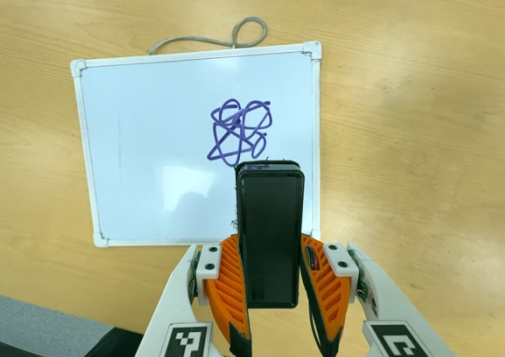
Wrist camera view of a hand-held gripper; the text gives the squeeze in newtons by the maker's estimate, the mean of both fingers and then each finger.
{"total": 6.5, "left": 4.8, "right": 8.3}